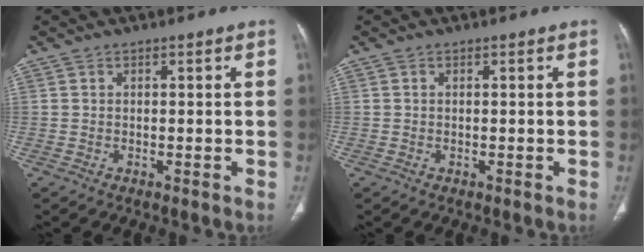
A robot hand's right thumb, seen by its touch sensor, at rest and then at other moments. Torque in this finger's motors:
{"motor_torque": [0.18, 0.28, -0.19, -0.17, 0.01]}